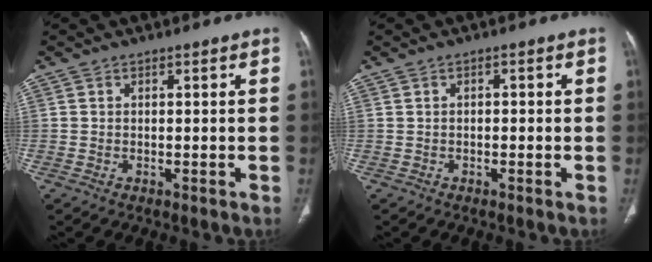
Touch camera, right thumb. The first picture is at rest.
{"total": 0.7, "force": [-0.2, 0.5, 0.5], "torque": [0.000, 0.003, -0.006]}